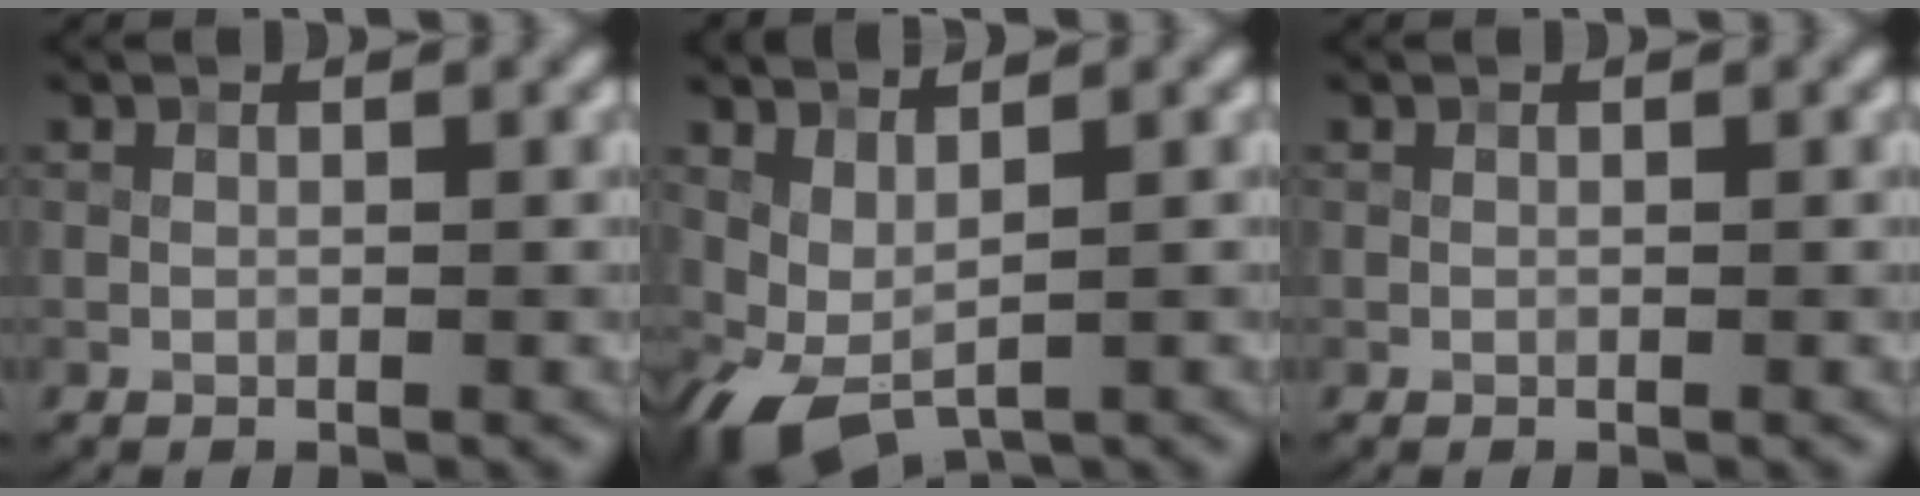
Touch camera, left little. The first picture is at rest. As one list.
[{"total": 3.3, "force": [0.4, 1.6, 2.8], "torque": [-0.069, -0.008, 0.012]}, {"total": 0.0}]